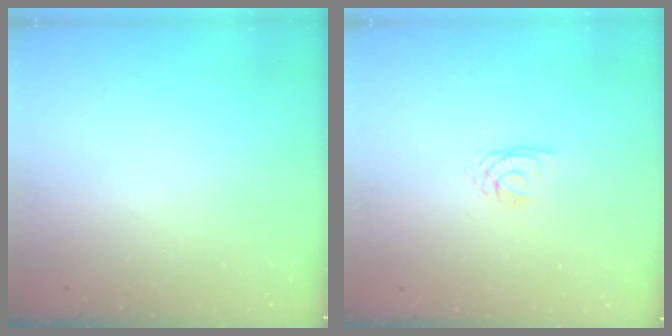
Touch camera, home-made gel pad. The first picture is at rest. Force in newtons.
{"total": 2.2, "press": 2.2, "slide": 0.3}